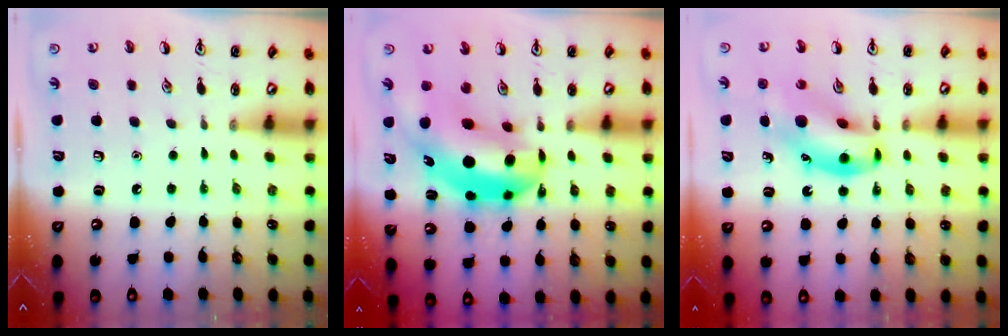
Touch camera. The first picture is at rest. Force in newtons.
{"total": 11.9, "press": 11.3, "slide": 3.6}
{"total": 11.7, "press": 11.2, "slide": 3.2}